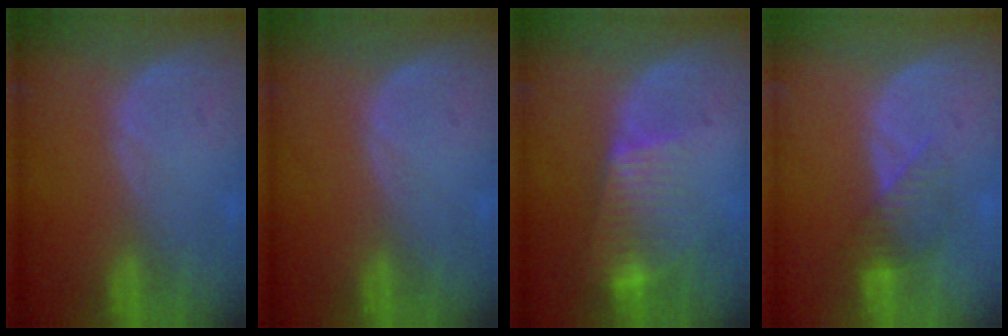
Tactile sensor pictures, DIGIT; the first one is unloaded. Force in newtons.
{"total": 0.0}
{"total": 7.8, "press": 6.7, "slide": 4.1}
{"total": 4.0, "press": 4.0, "slide": 0.6}